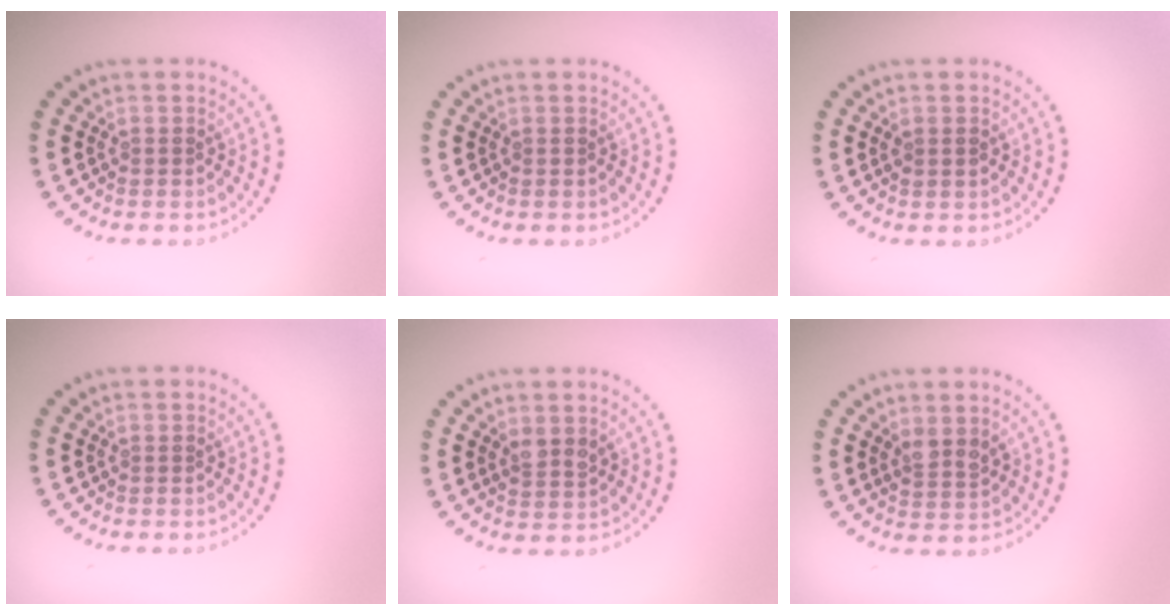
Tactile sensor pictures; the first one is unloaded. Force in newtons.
{"total": 0.0}
{"total": 0.8, "press": 0.8, "slide": 0.1}
{"total": 0.0}
{"total": 1.6, "press": 1.4, "slide": 0.7}
{"total": 1.8, "press": 1.5, "slide": 1.0}